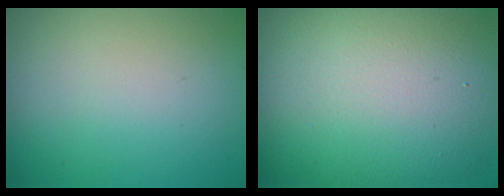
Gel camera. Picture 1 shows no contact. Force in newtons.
{"total": 15.0, "press": 15.0, "slide": 0.5}